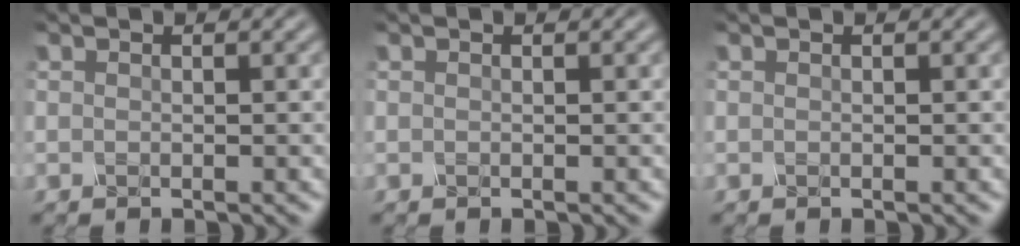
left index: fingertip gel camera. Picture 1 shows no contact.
{"total": 0.0}
{"total": 0.0}